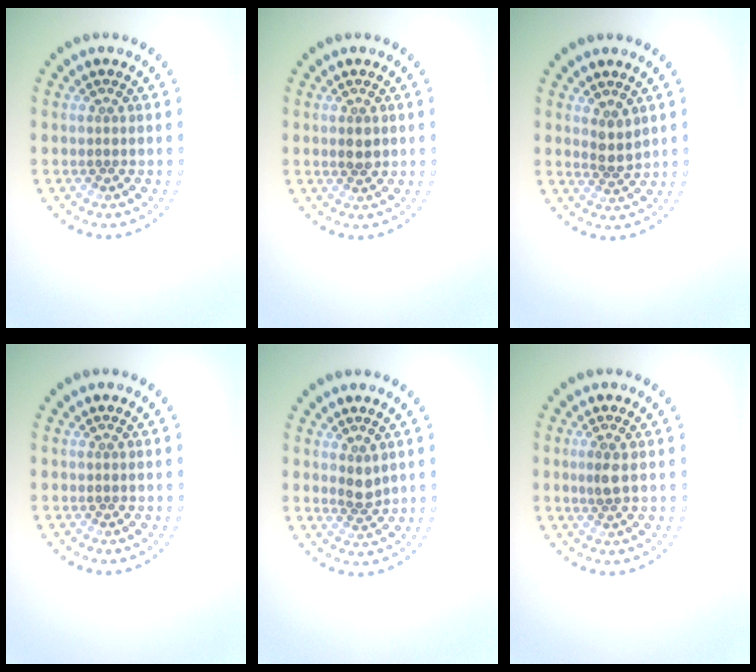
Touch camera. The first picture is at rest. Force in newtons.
{"total": 1.4, "press": 1.4, "slide": 0.1}
{"total": 1.9, "press": 1.6, "slide": 1.2}
{"total": 0.0}
{"total": 1.6, "press": 1.4, "slide": 0.7}
{"total": 1.5, "press": 1.3, "slide": 0.6}